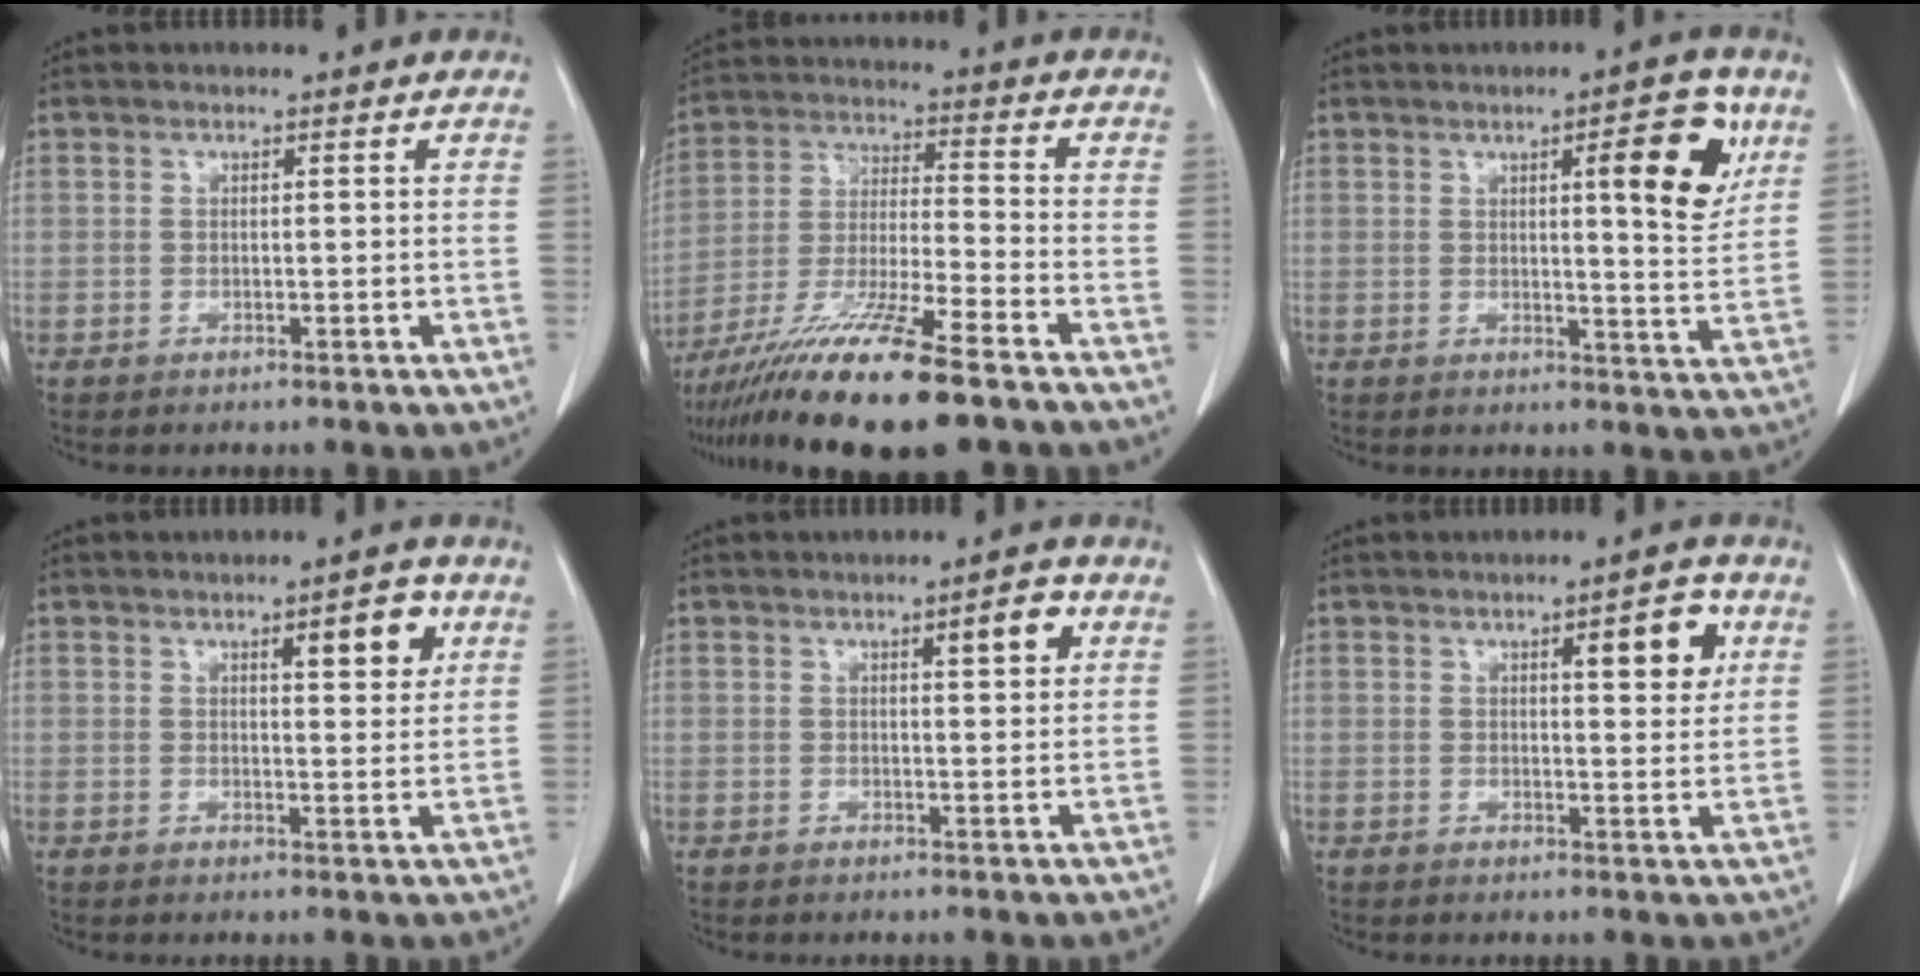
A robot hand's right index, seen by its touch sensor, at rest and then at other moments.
{"total": 15.6, "force": [-11.2, 0.2, 10.8], "torque": [-0.217, -0.039, -0.204]}
{"total": 8.9, "force": [3.7, 1.3, 8.0], "torque": [-0.099, -0.005, 0.043]}
{"total": 5.6, "force": [2.6, 1.3, 4.8], "torque": [-0.064, -0.002, 0.035]}
{"total": 4.1, "force": [1.8, 0.8, 3.6], "torque": [-0.051, 0.000, 0.025]}
{"total": 6.2, "force": [2.5, 1.4, 5.5], "torque": [-0.071, 0.000, 0.031]}